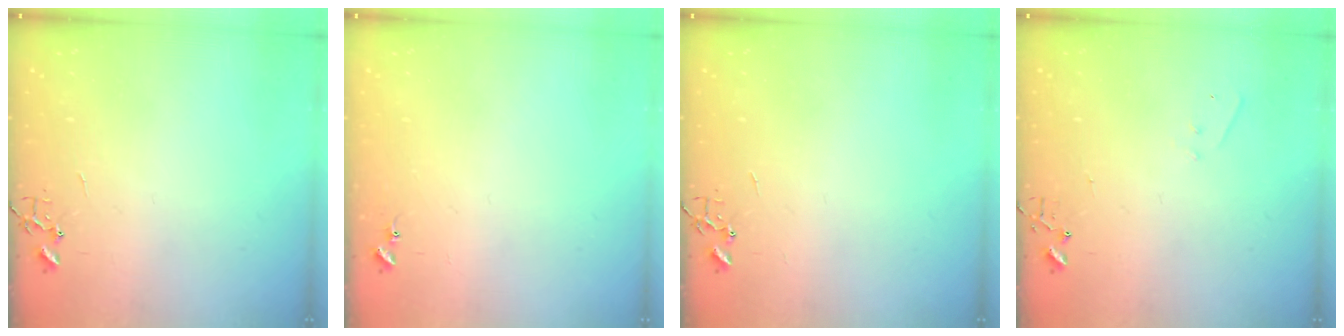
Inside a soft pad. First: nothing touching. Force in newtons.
{"total": 6.8, "press": 6.7, "slide": 0.5}
{"total": 0.0}
{"total": 4.2, "press": 4.1, "slide": 0.6}